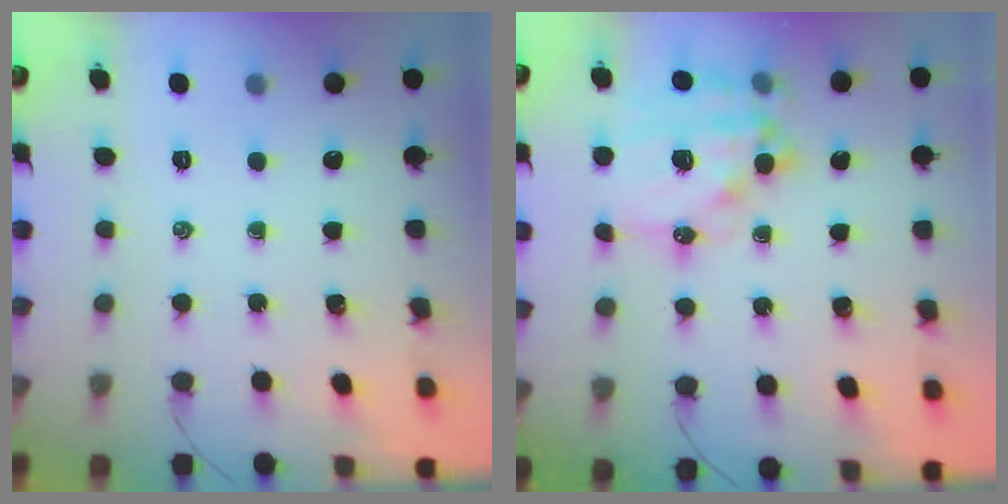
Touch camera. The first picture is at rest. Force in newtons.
{"total": 15.9, "press": 15.5, "slide": 3.5}